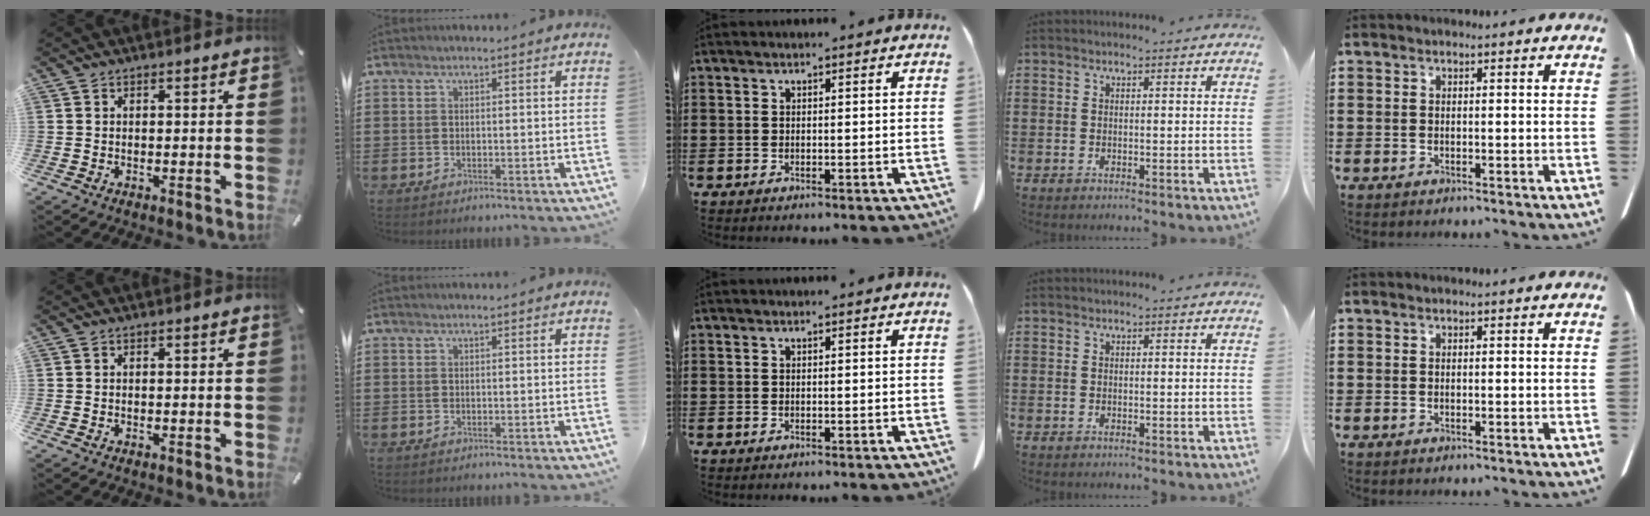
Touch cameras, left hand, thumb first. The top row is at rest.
{}